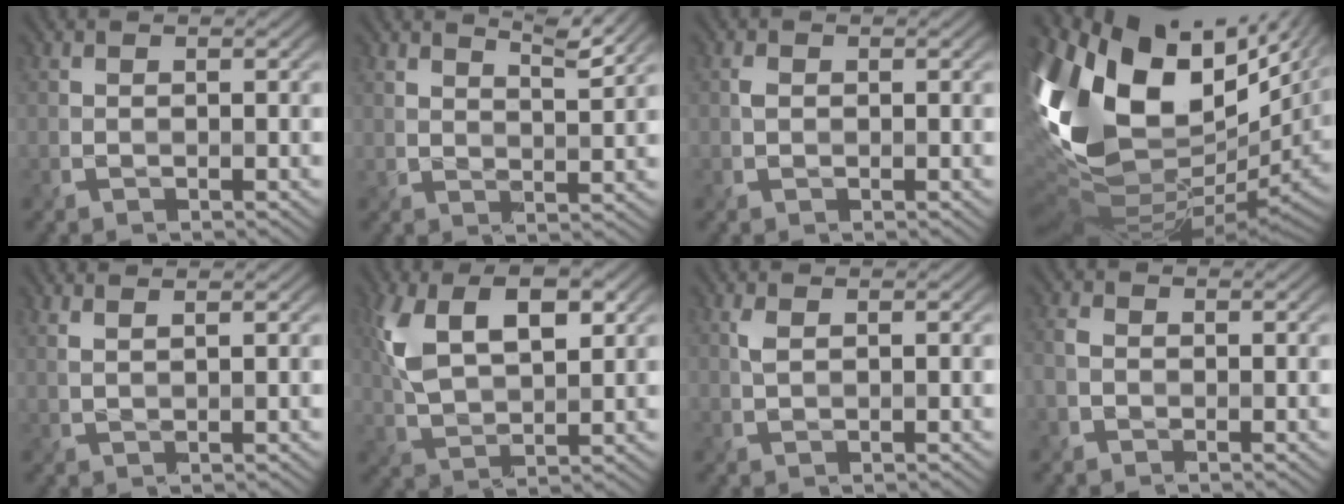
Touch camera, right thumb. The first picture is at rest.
{"total": 3.7, "force": [3.1, 0.6, 1.9], "torque": [-0.035, -0.004, 0.060]}
{"total": 0.9, "force": [0.0, 0.7, 0.5], "torque": [-0.015, -0.002, 0.002]}
{"total": 19.1, "force": [3.7, 10.8, 15.4], "torque": [-0.322, -0.035, 0.088]}
{"total": 2.8, "force": [2.0, 0.8, 1.7], "torque": [-0.016, 0.002, 0.023]}
{"total": 10.2, "force": [3.6, 5.1, 8.1], "torque": [-0.178, 0.004, 0.065]}
{"total": 1.2, "force": [0.5, 0.4, 1.0], "torque": [-0.030, 0.002, 0.012]}
{"total": 2.3, "force": [-0.7, 1.7, 1.3], "torque": [-0.039, -0.005, -0.019]}